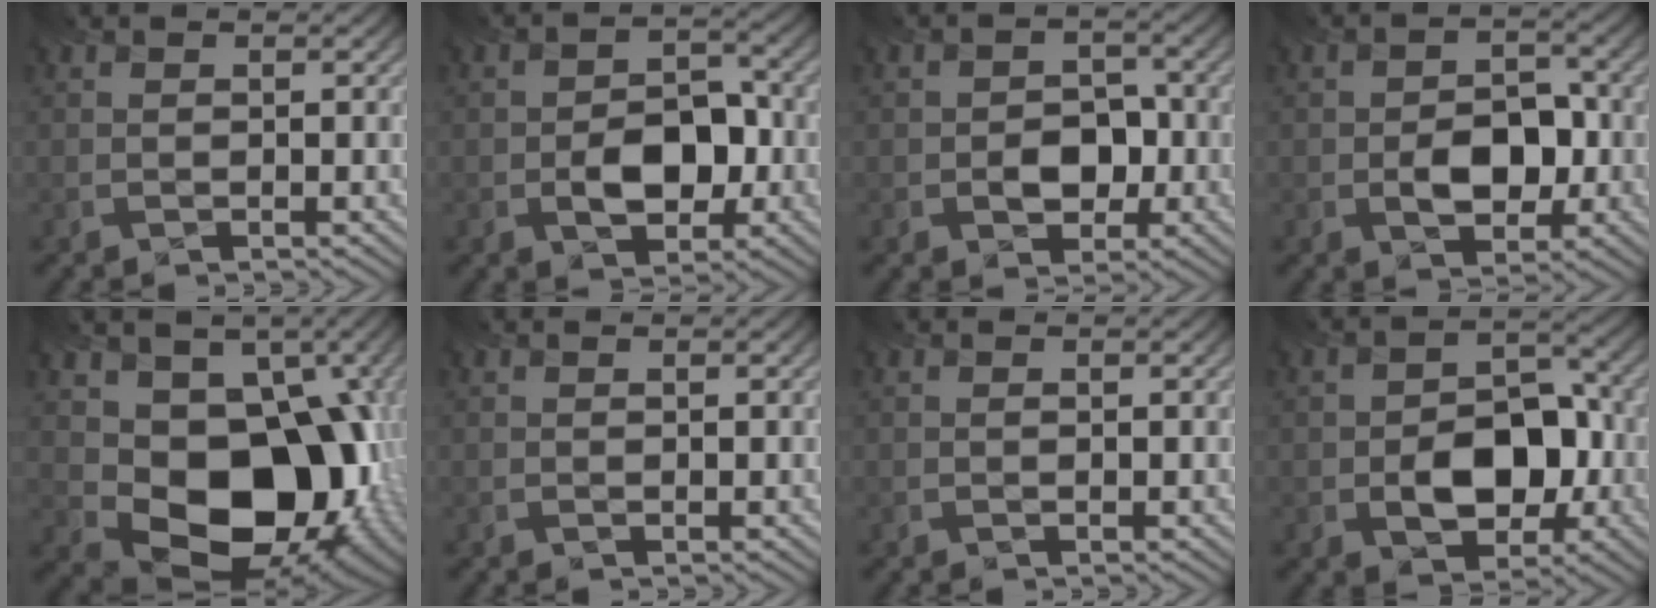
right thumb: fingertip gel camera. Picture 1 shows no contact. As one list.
[{"total": 6.3, "force": [-1.5, 4.1, 4.5], "torque": [-0.068, -0.004, -0.024]}, {"total": 4.4, "force": [-1.1, 3.3, 2.7], "torque": [-0.032, -0.003, -0.022]}, {"total": 5.6, "force": [-1.2, 3.8, 4.0], "torque": [-0.062, -0.007, -0.018]}, {"total": 15.2, "force": [-0.3, 11.2, 10.2], "torque": [-0.142, -0.047, 0.006]}, {"total": 0.0}, {"total": 0.0}, {"total": 8.1, "force": [-1.9, 5.5, 5.7], "torque": [-0.084, -0.005, -0.032]}]